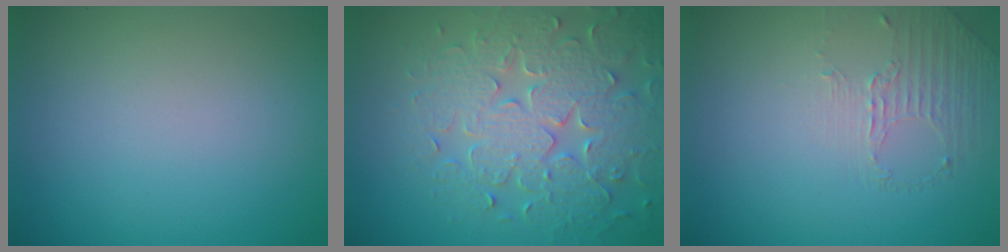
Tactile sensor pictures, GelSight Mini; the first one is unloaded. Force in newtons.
{"total": 7.4, "press": 6.0, "slide": 4.3}
{"total": 1.4, "press": 0.6, "slide": 1.2}